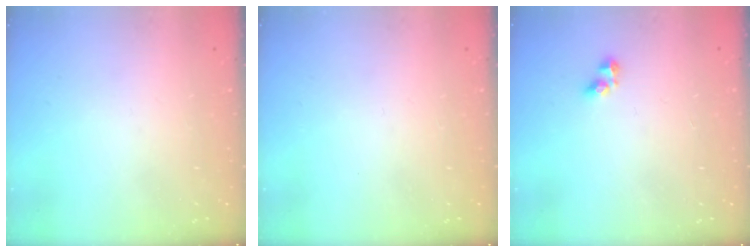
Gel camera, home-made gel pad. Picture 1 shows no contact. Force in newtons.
{"total": 0.0}
{"total": 3.1, "press": 3.1, "slide": 0.3}